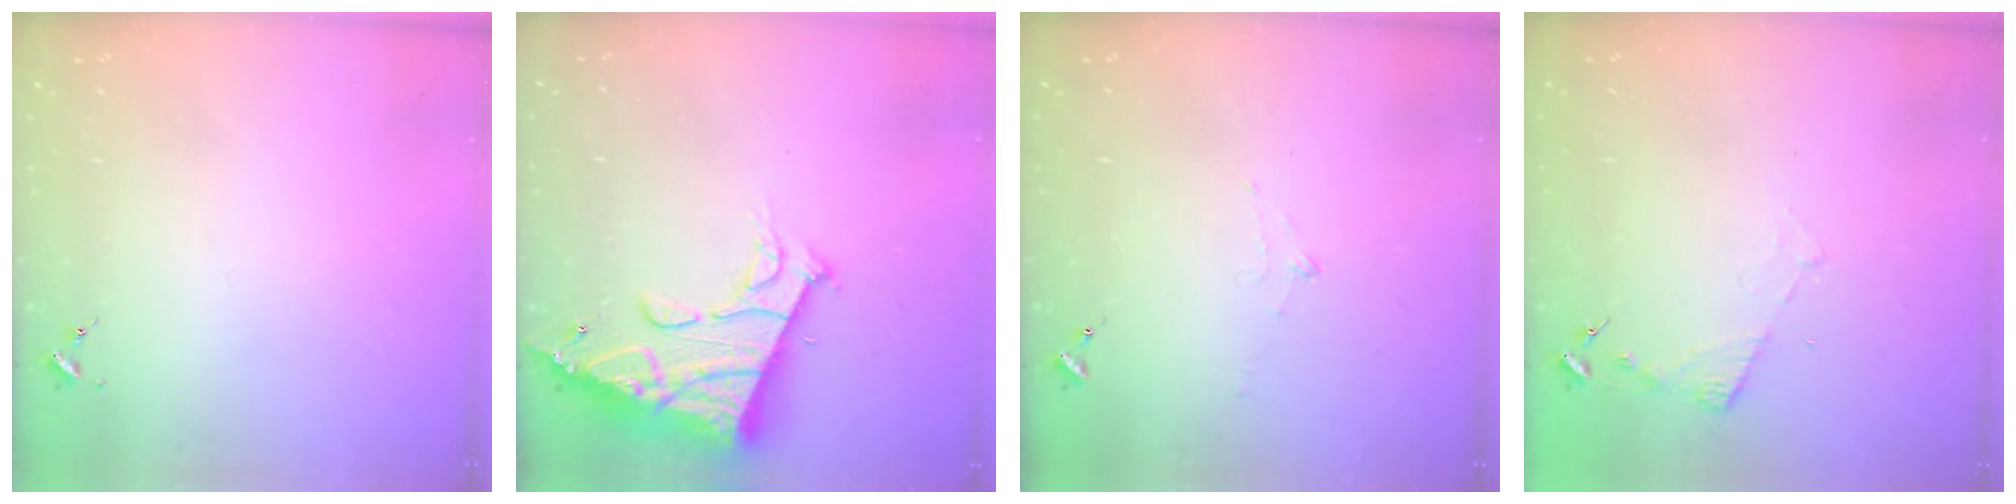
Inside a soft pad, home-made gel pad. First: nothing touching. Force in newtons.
{"total": 16.0, "press": 15.9, "slide": 1.8}
{"total": 6.7, "press": 6.7, "slide": 0.7}
{"total": 4.6, "press": 4.6, "slide": 0.5}